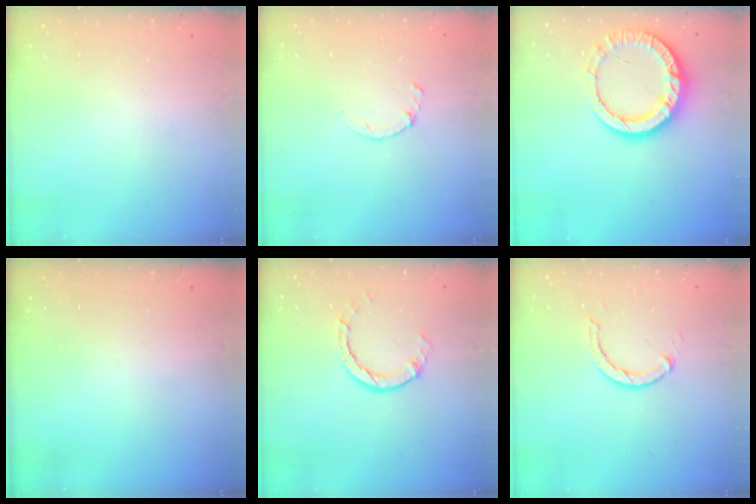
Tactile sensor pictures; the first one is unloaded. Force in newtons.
{"total": 1.5, "press": 1.4, "slide": 0.3}
{"total": 11.9, "press": 11.8, "slide": 1.9}
{"total": 0.0}
{"total": 3.8, "press": 3.8, "slide": 0.4}
{"total": 2.9, "press": 2.8, "slide": 0.5}